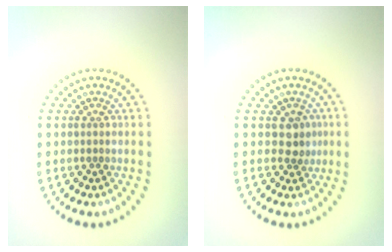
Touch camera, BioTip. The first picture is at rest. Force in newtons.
{"total": 1.9, "press": 1.5, "slide": 1.0}